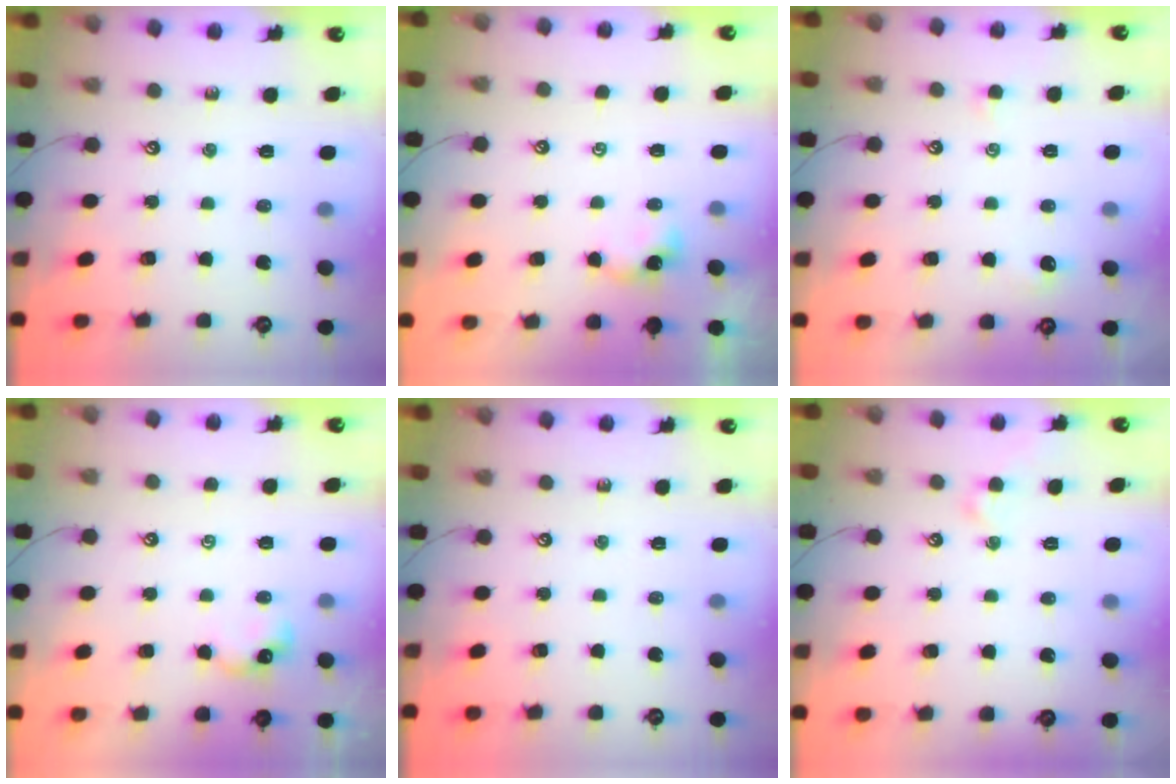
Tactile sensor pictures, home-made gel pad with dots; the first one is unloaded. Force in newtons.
{"total": 3.0, "press": 3.0, "slide": 0.1}
{"total": 1.9, "press": 1.8, "slide": 0.4}
{"total": 0.0}
{"total": 0.0}
{"total": 1.1, "press": 1.0, "slide": 0.3}